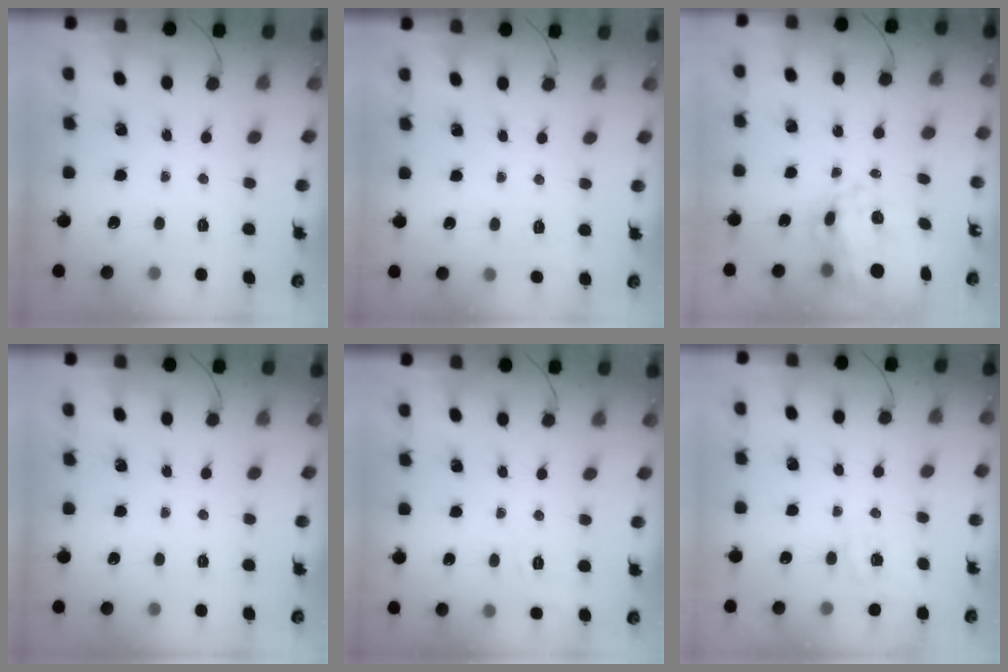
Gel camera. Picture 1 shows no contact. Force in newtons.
{"total": 6.6, "press": 6.4, "slide": 1.8}
{"total": 12.3, "press": 11.9, "slide": 2.9}
{"total": 0.0}
{"total": 2.5, "press": 1.4, "slide": 2.0}
{"total": 2.5, "press": 1.9, "slide": 1.6}